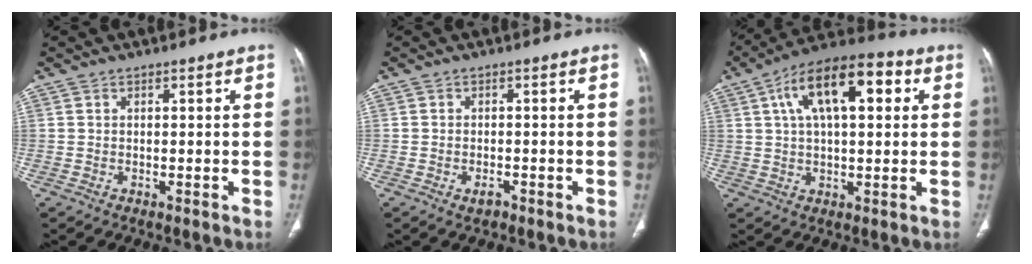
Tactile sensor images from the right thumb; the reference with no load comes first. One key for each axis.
{"total": 1.7, "fx": -1.0, "fy": 1.0, "fz": 1.0, "tx": -0.019, "ty": 0.005, "tz": -0.015}
{"total": 16.1, "fx": 5.0, "fy": 7.3, "fz": 13.5, "tx": -0.208, "ty": 0.023, "tz": 0.075}